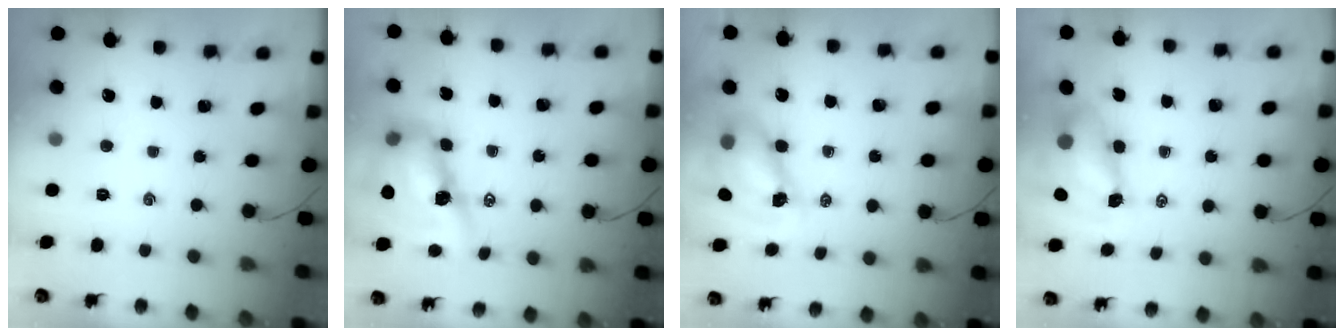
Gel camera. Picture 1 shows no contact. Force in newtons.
{"total": 12.9, "press": 12.4, "slide": 3.6}
{"total": 8.9, "press": 8.7, "slide": 1.8}
{"total": 9.3, "press": 9.0, "slide": 2.2}